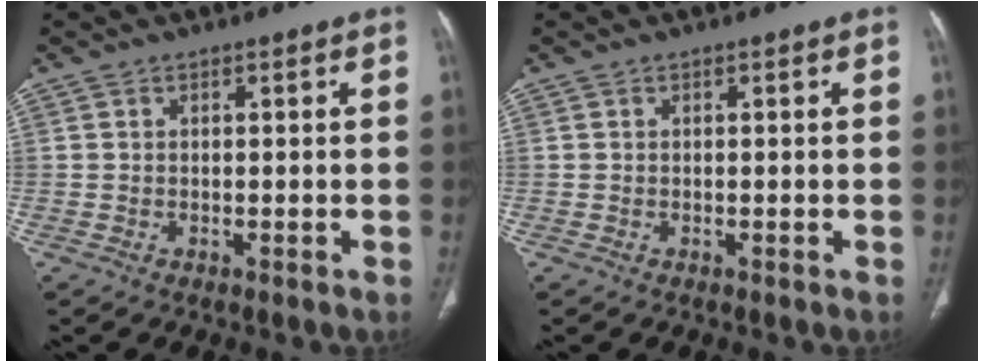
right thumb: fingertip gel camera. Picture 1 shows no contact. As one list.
[{"total": 0.0}]